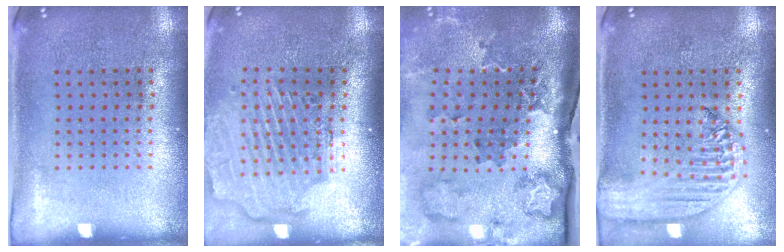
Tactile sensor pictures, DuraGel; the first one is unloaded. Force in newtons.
{"total": 2.7, "press": 2.2, "slide": 1.5}
{"total": 3.0, "press": 2.2, "slide": 2.0}
{"total": 2.6, "press": 2.1, "slide": 1.4}